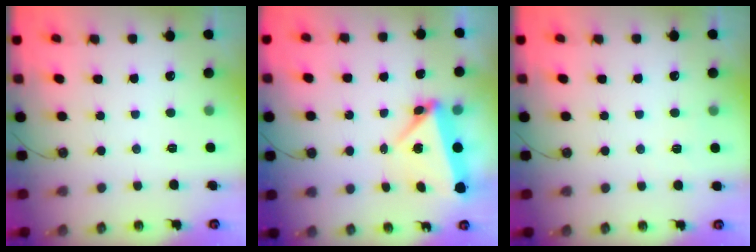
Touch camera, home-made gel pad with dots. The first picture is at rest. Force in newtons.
{"total": 6.0, "press": 5.6, "slide": 2.3}
{"total": 3.6, "press": 2.8, "slide": 2.4}